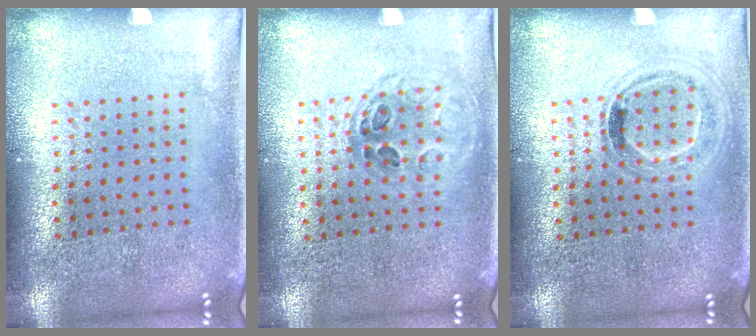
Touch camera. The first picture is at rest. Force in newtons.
{"total": 0.9, "press": 0.9, "slide": 0.2}
{"total": 0.9, "press": 0.8, "slide": 0.4}